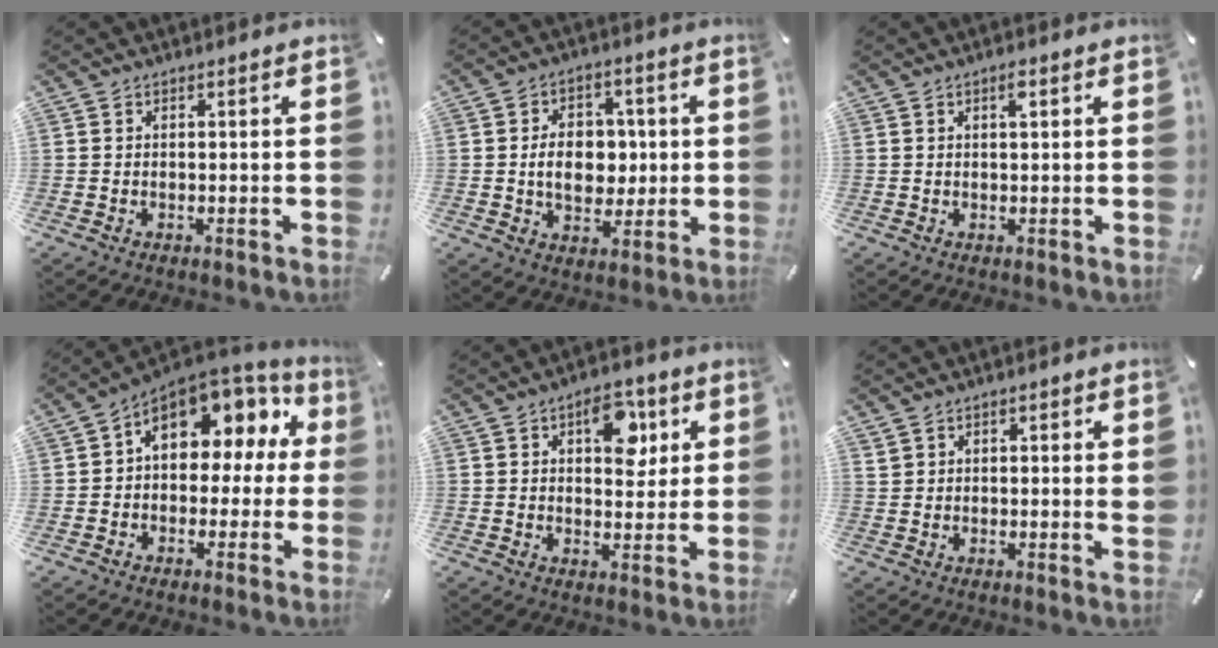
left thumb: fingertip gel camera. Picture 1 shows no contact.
{"total": 10.2, "force": [0.2, 7.6, 6.8], "torque": [-0.098, 0.005, 0.002]}
{"total": 1.8, "force": [0.7, 0.5, 1.6], "torque": [-0.024, 0.001, 0.009]}
{"total": 10.9, "force": [3.8, 7.6, 6.8], "torque": [-0.103, -0.023, 0.068]}
{"total": 10.4, "force": [4.3, 6.3, 7.0], "torque": [-0.070, -0.017, 0.065]}
{"total": 2.4, "force": [1.6, 1.1, 1.5], "torque": [-0.023, -0.004, 0.029]}